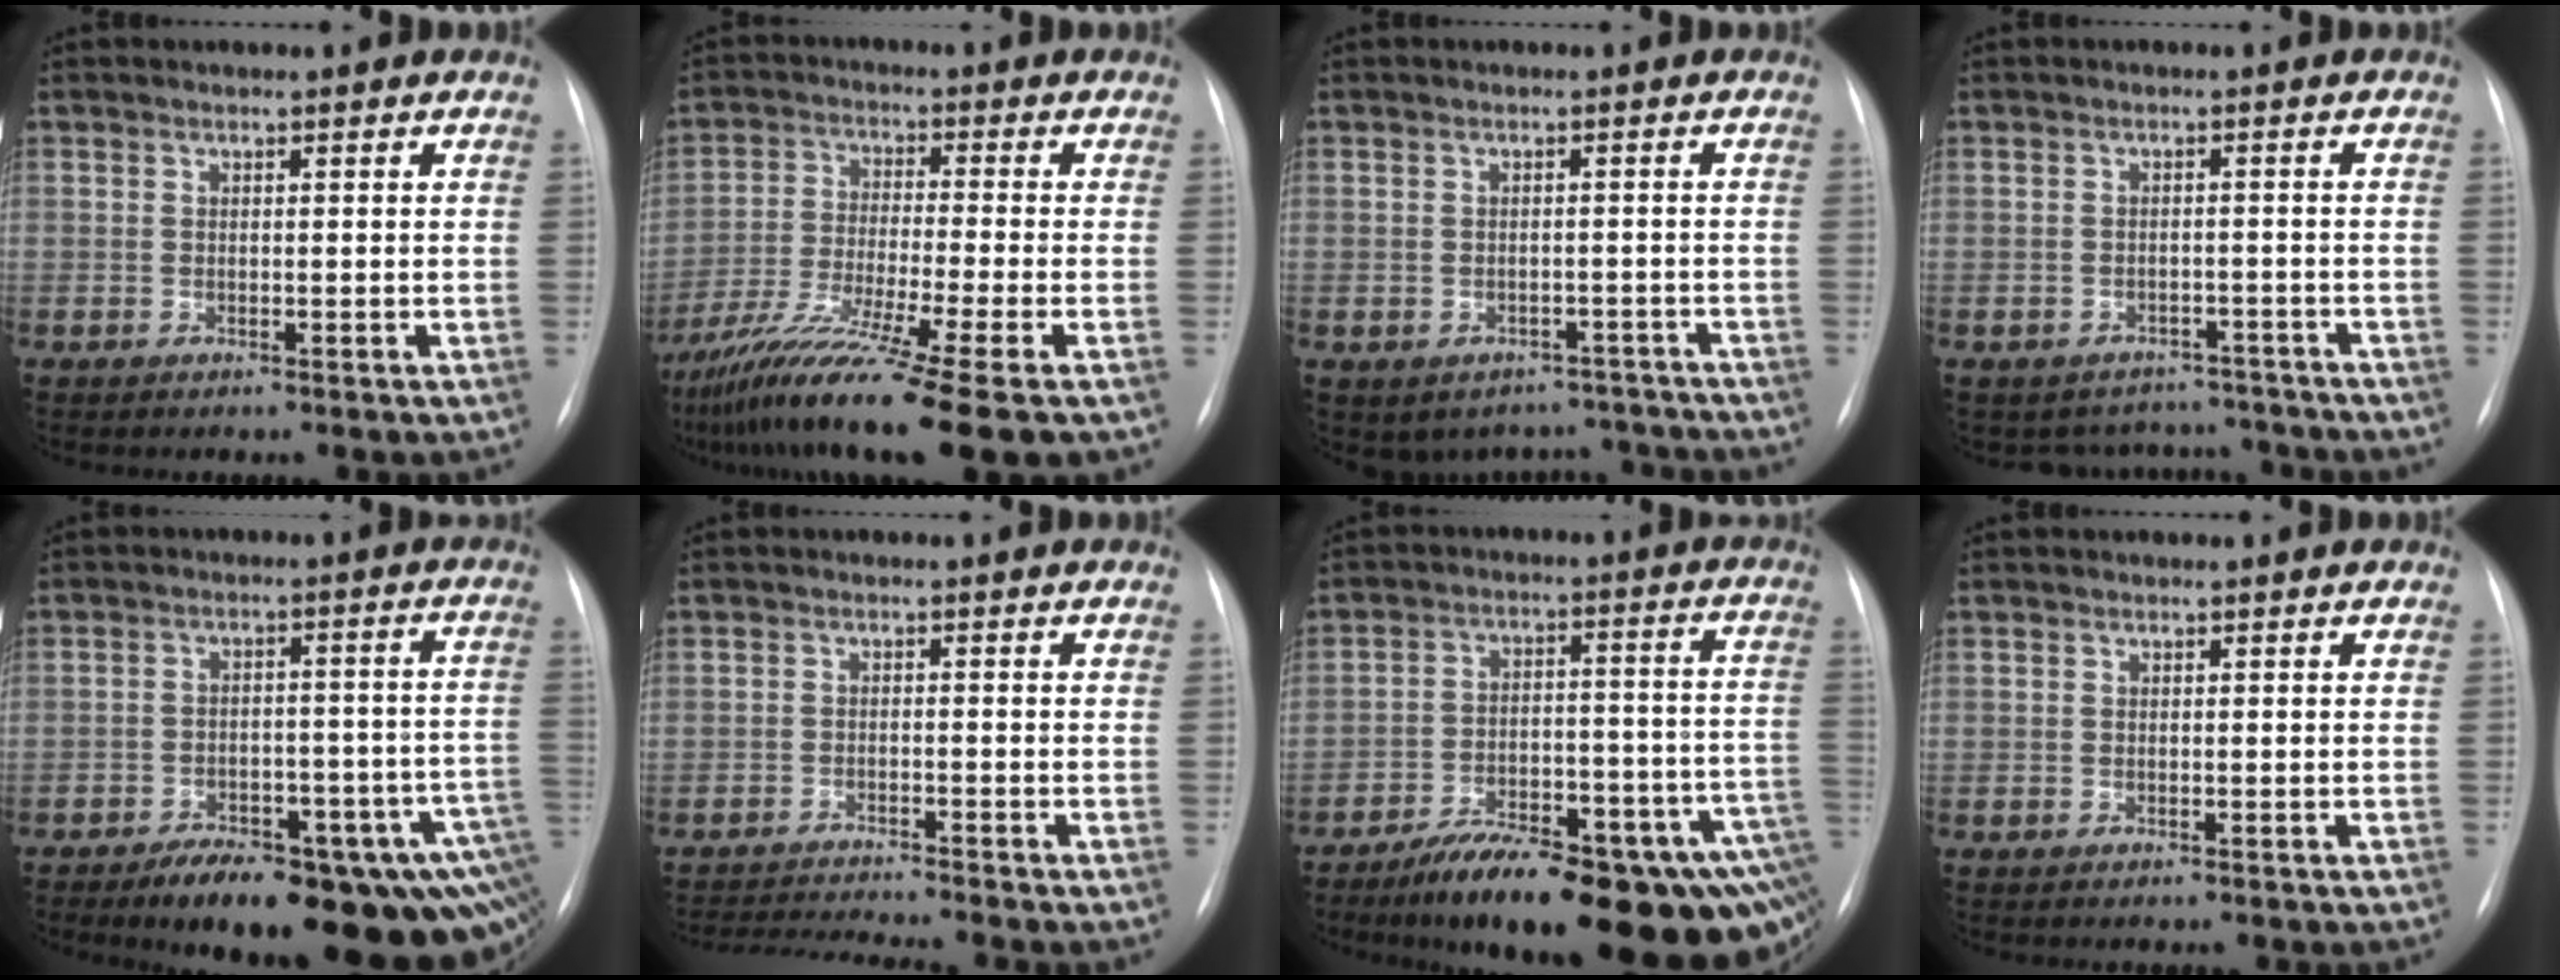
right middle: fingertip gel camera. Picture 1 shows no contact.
{"total": 15.3, "force": [-10.9, -1.4, 10.6], "torque": [-0.204, -0.056, -0.186]}
{"total": 7.7, "force": [-6.4, 4.3, 0.4], "torque": [0.006, 0.026, -0.068]}
{"total": 6.8, "force": [-6.1, 3.0, -0.5], "torque": [0.015, 0.023, -0.069]}
{"total": 19.8, "force": [-12.1, 6.0, 14.5], "torque": [-0.105, 0.035, -0.147]}
{"total": 7.1, "force": [-6.6, -1.6, 1.9], "torque": [-0.033, -0.016, -0.110]}
{"total": 23.6, "force": [-15.7, 5.9, 16.6], "torque": [-0.142, 0.028, -0.219]}
{"total": 0.0}